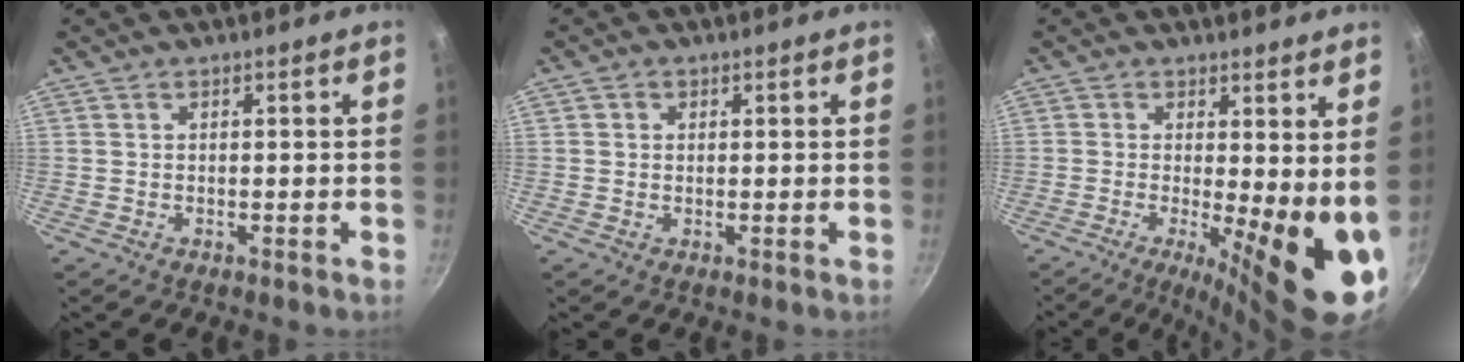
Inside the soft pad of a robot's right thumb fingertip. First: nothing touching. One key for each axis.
{"total": 1.2, "fx": 0.3, "fy": 1.2, "fz": 0.3, "tx": -0.002, "ty": -0.001, "tz": 0.002}
{"total": 13.2, "fx": -0.8, "fy": 4.0, "fz": 12.6, "tx": -0.146, "ty": -0.025, "tz": -0.008}